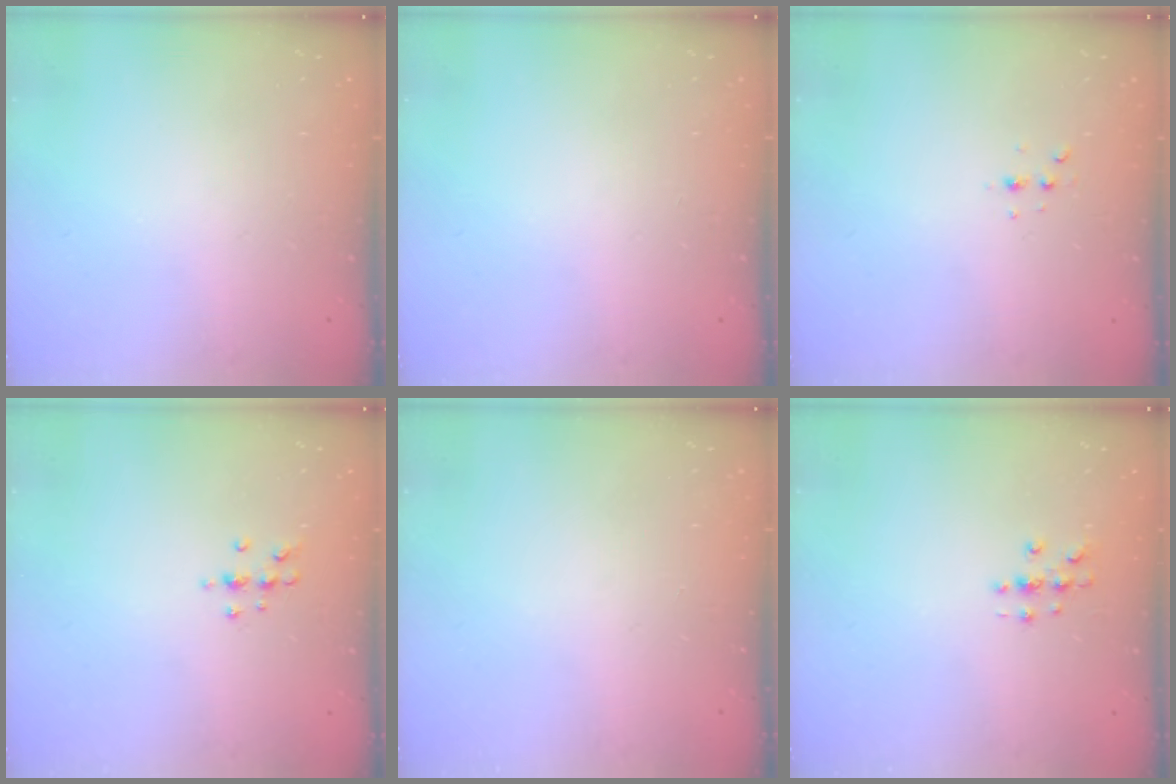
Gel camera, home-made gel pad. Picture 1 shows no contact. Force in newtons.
{"total": 0.0}
{"total": 2.8, "press": 2.8, "slide": 0.7}
{"total": 5.7, "press": 5.7, "slide": 0.8}
{"total": 0.0}
{"total": 2.7, "press": 2.7, "slide": 0.3}